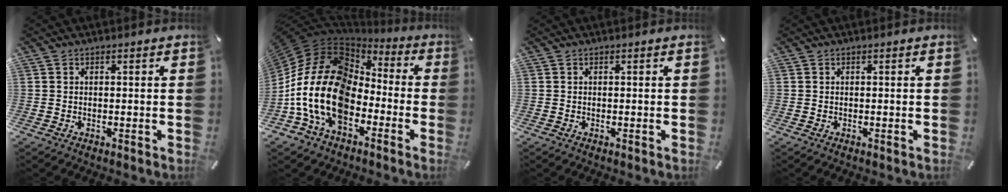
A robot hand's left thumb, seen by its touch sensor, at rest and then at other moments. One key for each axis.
{"total": 20.1, "fx": -5.7, "fy": 14.2, "fz": 13.1, "tx": -0.308, "ty": 0.011, "tz": -0.106}
{"total": 0.0}
{"total": 0.0}